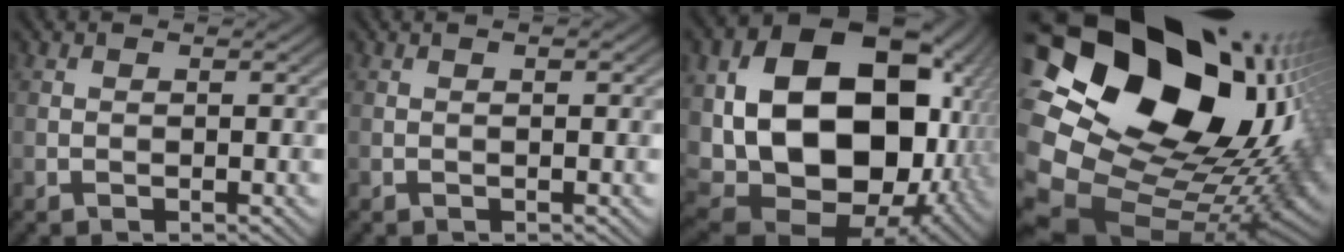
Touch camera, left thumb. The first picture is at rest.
{"total": 0.8, "force": [0.2, 0.0, 0.8], "torque": [-0.017, 0.003, 0.000]}
{"total": 21.4, "force": [1.0, 15.1, 15.1], "torque": [-0.310, -0.043, 0.066]}
{"total": 22.1, "force": [4.5, 16.4, 14.1], "torque": [-0.304, -0.002, 0.089]}